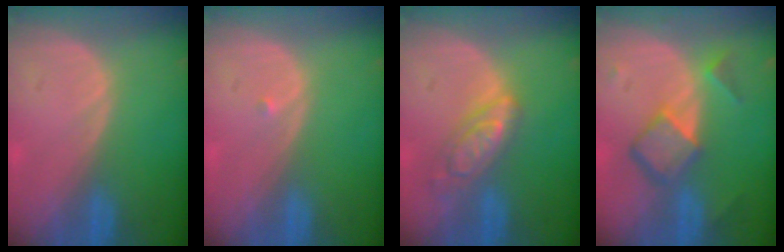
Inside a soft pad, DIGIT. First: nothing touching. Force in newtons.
{"total": 0.5, "press": 0.4, "slide": 0.3}
{"total": 6.2, "press": 5.5, "slide": 2.9}
{"total": 6.9, "press": 5.9, "slide": 3.5}